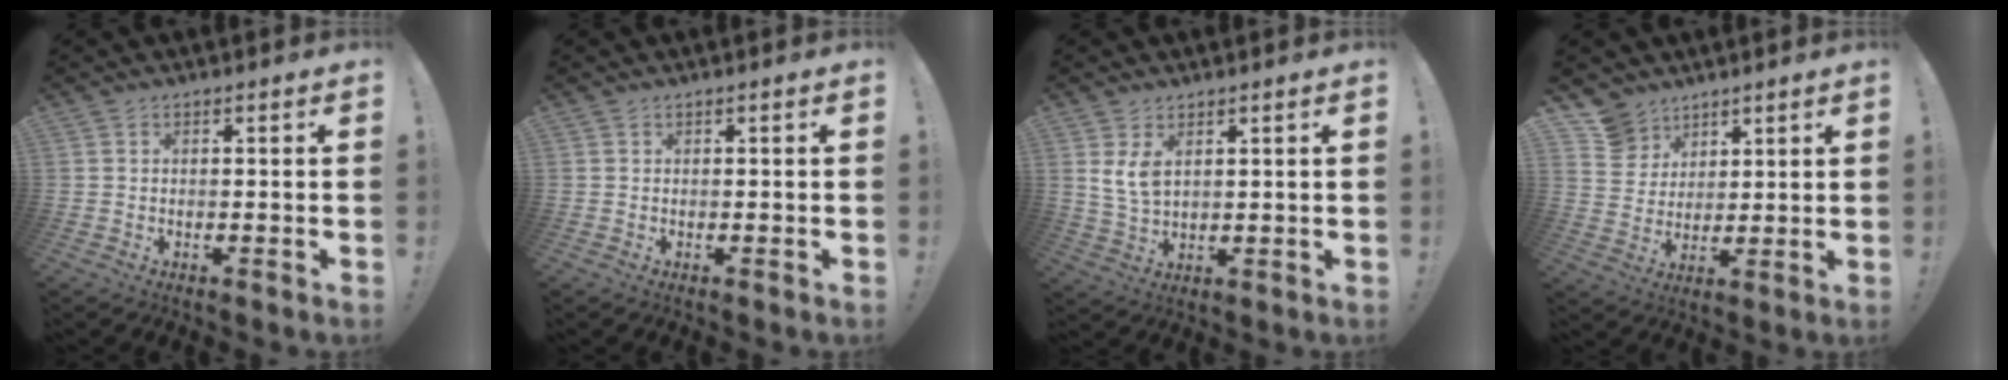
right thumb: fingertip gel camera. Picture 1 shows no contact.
{"total": 0.0}
{"total": 6.3, "force": [2.9, 3.4, 4.4], "torque": [-0.093, -0.016, 0.052]}
{"total": 9.3, "force": [6.5, 6.6, 1.4], "torque": [-0.025, -0.046, 0.130]}